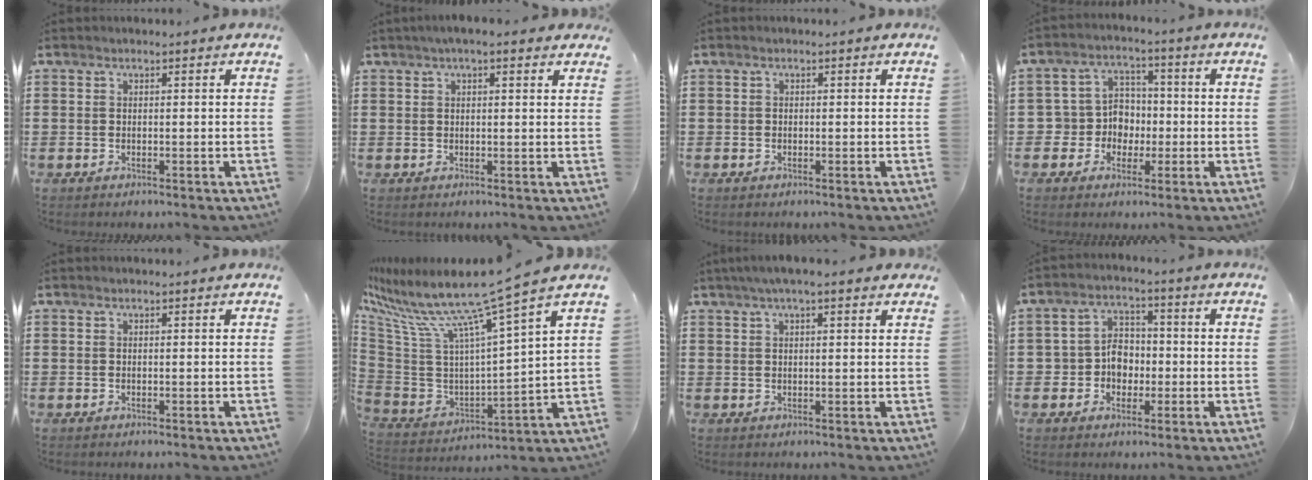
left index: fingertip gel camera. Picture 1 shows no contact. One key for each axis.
{"total": 2.5, "fx": 1.6, "fy": 0.6, "fz": 1.8, "tx": -0.039, "ty": 0.006, "tz": 0.028}
{"total": 0.5, "fx": -0.3, "fy": 0.4, "fz": 0.1, "tx": -0.004, "ty": 0.001, "tz": -0.006}
{"total": 6.1, "fx": -0.7, "fy": 5.9, "fz": 1.3, "tx": -0.058, "ty": 0.006, "tz": -0.015}
{"total": 0.0}
{"total": 11.7, "fx": 8.8, "fy": -0.4, "fz": 7.7, "tx": -0.182, "ty": -0.071, "tz": 0.138}
{"total": 3.0, "fx": 1.9, "fy": 0.8, "fz": 2.2, "tx": -0.046, "ty": 0.007, "tz": 0.033}
{"total": 5.1, "fx": -1.3, "fy": 4.6, "fz": 1.9, "tx": -0.050, "ty": 0.016, "tz": -0.027}